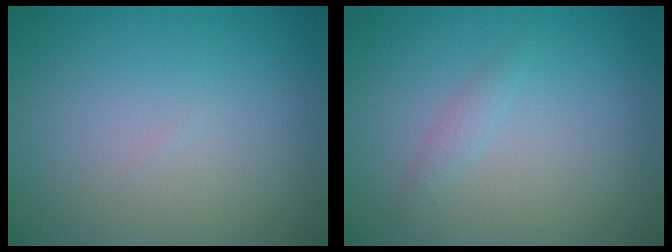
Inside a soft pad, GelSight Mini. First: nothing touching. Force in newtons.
{"total": 0.9, "press": 0.9, "slide": 0.1}